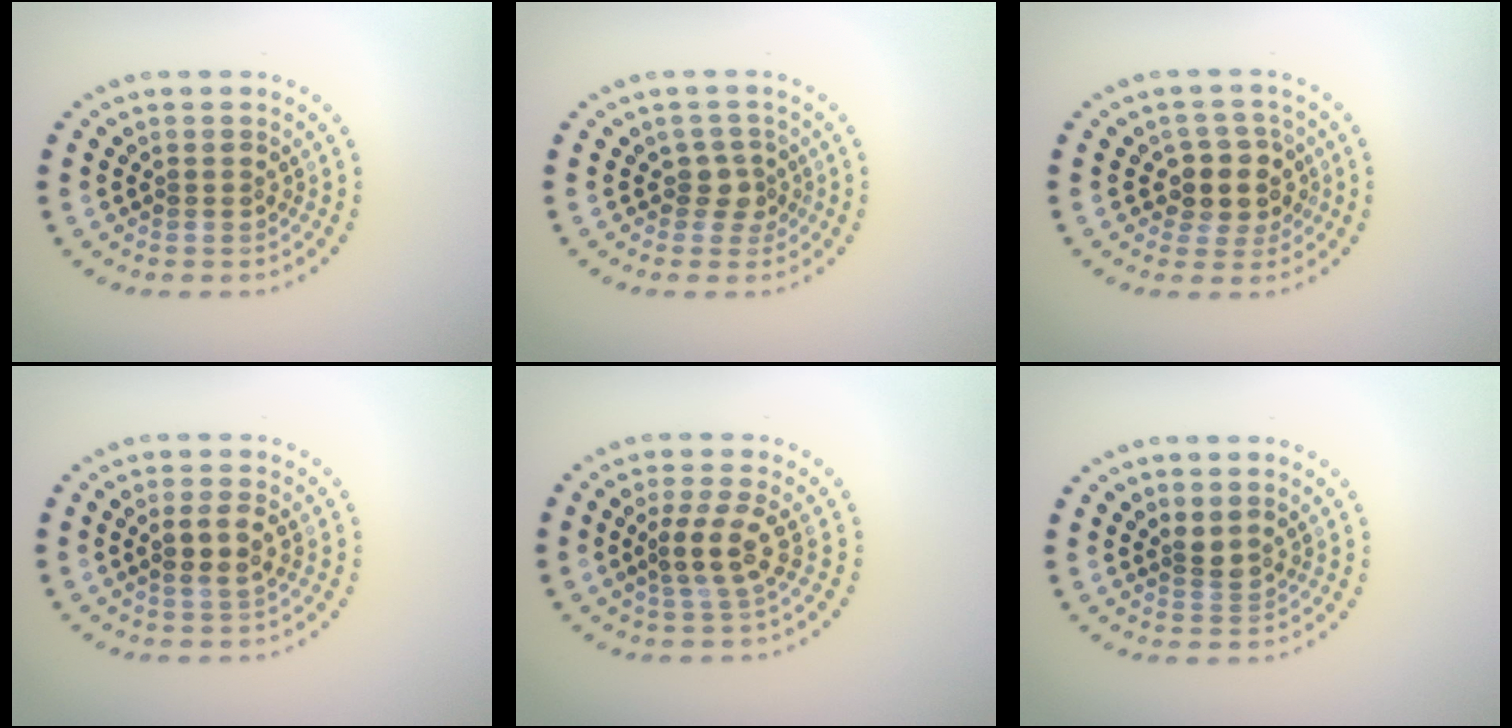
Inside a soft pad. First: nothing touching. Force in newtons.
{"total": 1.7, "press": 1.4, "slide": 1.0}
{"total": 3.2, "press": 2.9, "slide": 1.5}
{"total": 2.1, "press": 2.0, "slide": 0.8}
{"total": 2.9, "press": 2.5, "slide": 1.3}
{"total": 1.7, "press": 1.3, "slide": 1.1}